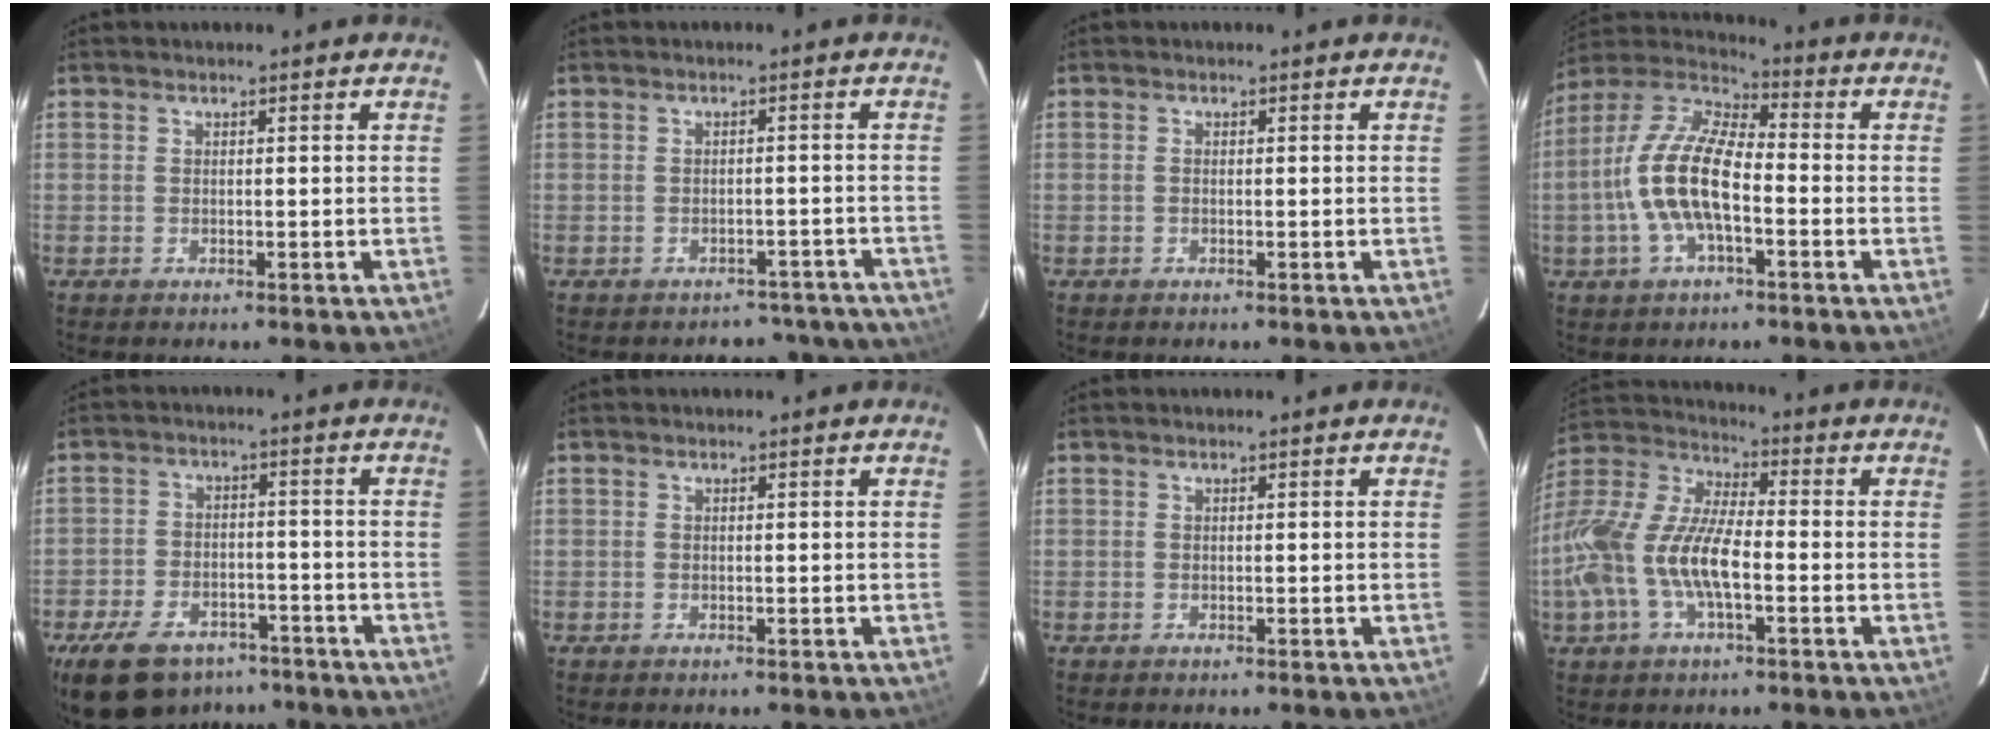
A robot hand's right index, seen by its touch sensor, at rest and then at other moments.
{"total": 10.3, "force": [-9.1, 4.5, 1.4], "torque": [-0.011, 0.027, -0.086]}
{"total": 0.0}
{"total": 14.4, "force": [-3.2, 5.9, 12.7], "torque": [-0.261, 0.009, -0.068]}
{"total": 15.2, "force": [-10.6, 8.3, 7.0], "torque": [-0.170, 0.000, -0.157]}
{"total": 0.0}
{"total": 0.0}
{"total": 18.9, "force": [-4.7, 8.0, 16.4], "torque": [-0.343, -0.006, -0.096]}